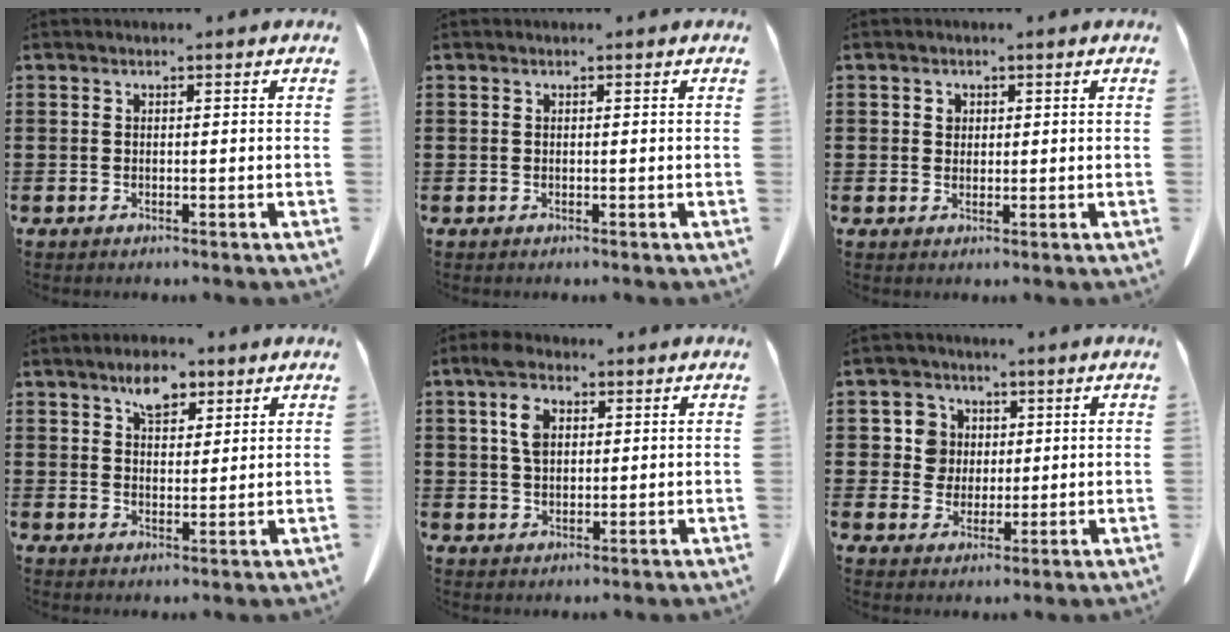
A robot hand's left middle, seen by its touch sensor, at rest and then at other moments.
{"total": 0.0}
{"total": 1.6, "force": [0.8, 1.3, 0.4], "torque": [-0.003, 0.003, 0.013]}
{"total": 6.0, "force": [4.1, 3.1, 3.0], "torque": [-0.048, -0.003, 0.070]}
{"total": 5.5, "force": [2.2, 3.4, 3.7], "torque": [-0.078, 0.011, 0.037]}
{"total": 5.9, "force": [1.7, 5.5, 1.2], "torque": [-0.043, 0.016, 0.029]}